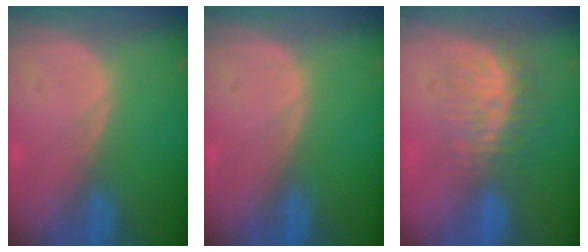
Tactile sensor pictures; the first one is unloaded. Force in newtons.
{"total": 0.0}
{"total": 8.5, "press": 7.4, "slide": 4.3}